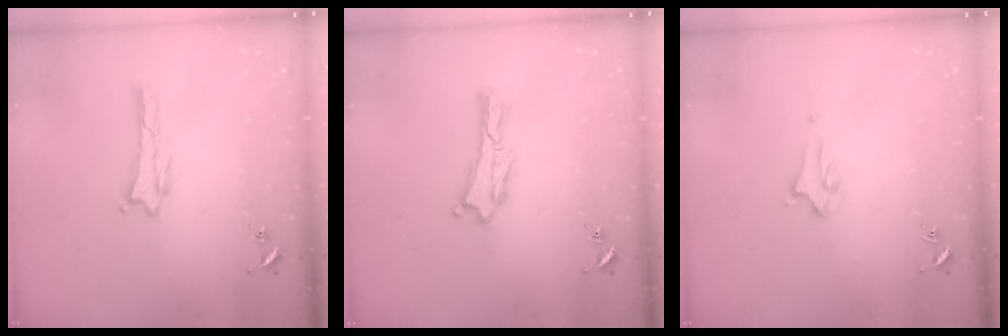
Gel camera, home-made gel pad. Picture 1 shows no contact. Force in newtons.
{"total": 0.0}
{"total": 1.9, "press": 1.9, "slide": 0.1}